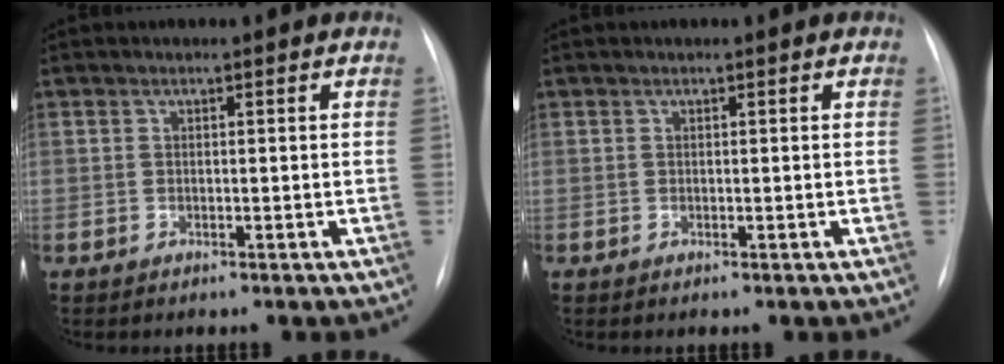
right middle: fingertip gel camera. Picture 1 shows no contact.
{"total": 0.0}